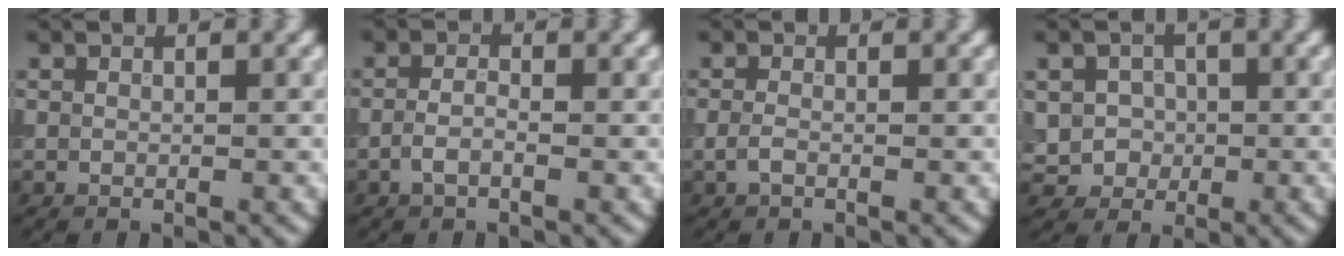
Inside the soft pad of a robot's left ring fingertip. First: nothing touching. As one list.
[{"total": 1.6, "force": [-0.8, 0.6, 1.3], "torque": [-0.032, 0.000, -0.022]}, {"total": 1.0, "force": [-0.5, 0.4, 0.7], "torque": [-0.022, 0.000, -0.014]}, {"total": 3.0, "force": [-0.2, 2.8, 1.0], "torque": [-0.014, -0.001, -0.010]}]